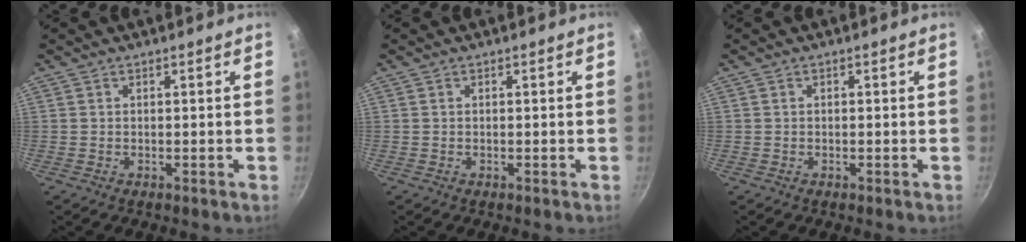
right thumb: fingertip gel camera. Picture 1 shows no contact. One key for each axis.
{"total": 0.0}
{"total": 0.0}